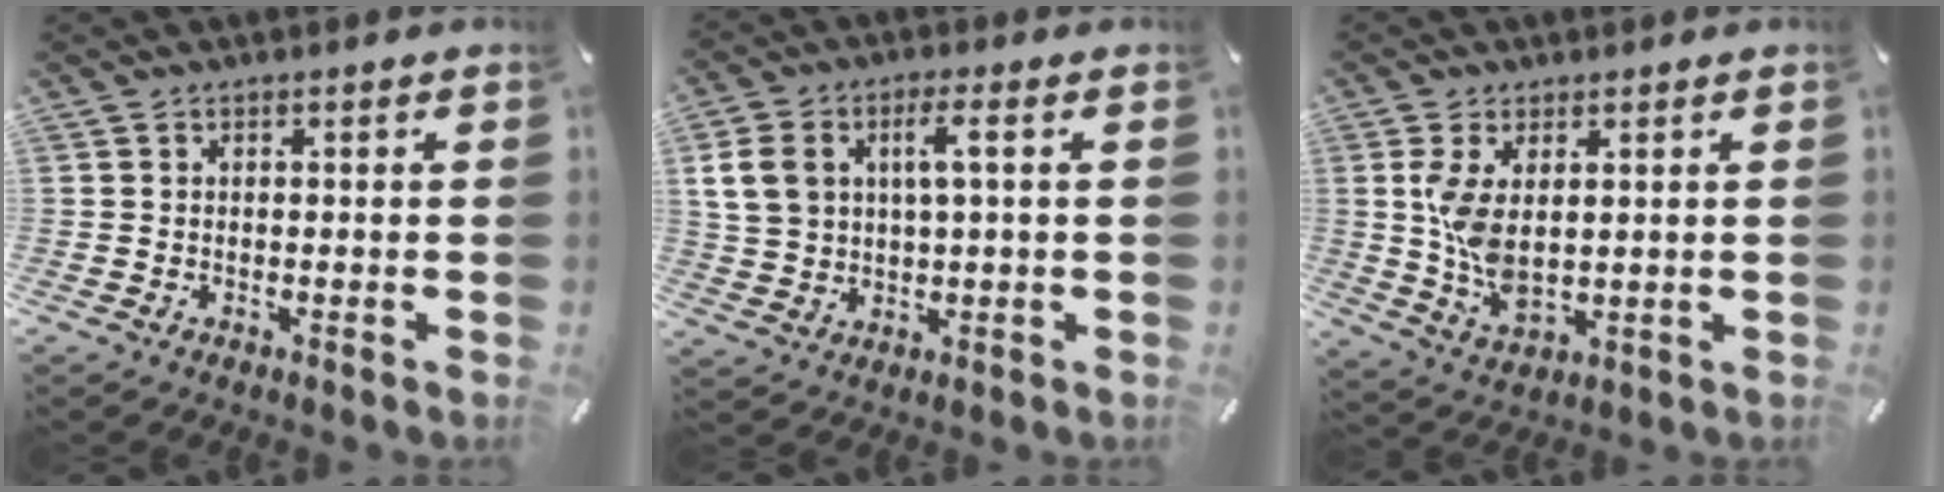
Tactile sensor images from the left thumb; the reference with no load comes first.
{"total": 7.9, "force": [2.3, 4.7, 5.9], "torque": [-0.134, 0.008, 0.040]}
{"total": 7.9, "force": [1.9, 4.1, 6.5], "torque": [-0.158, -0.011, 0.031]}